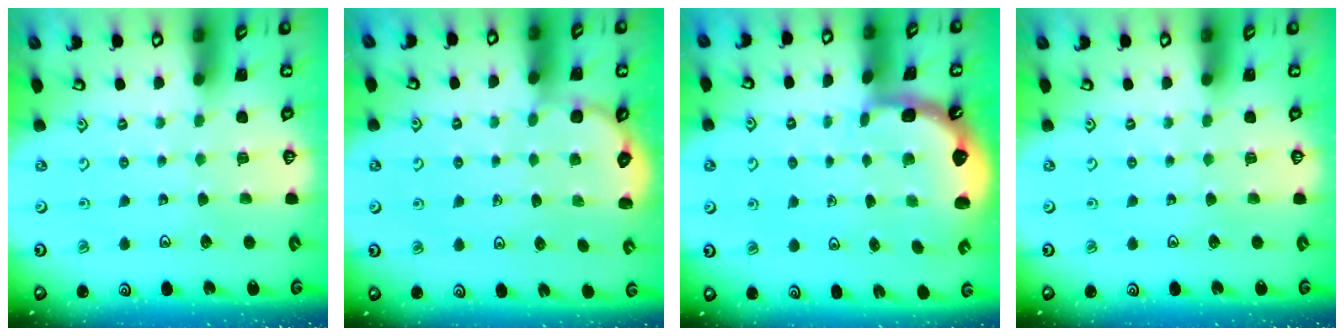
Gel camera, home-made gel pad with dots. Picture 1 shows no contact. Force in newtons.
{"total": 2.6, "press": 2.5, "slide": 0.5}
{"total": 2.4, "press": 1.7, "slide": 1.6}
{"total": 0.0}